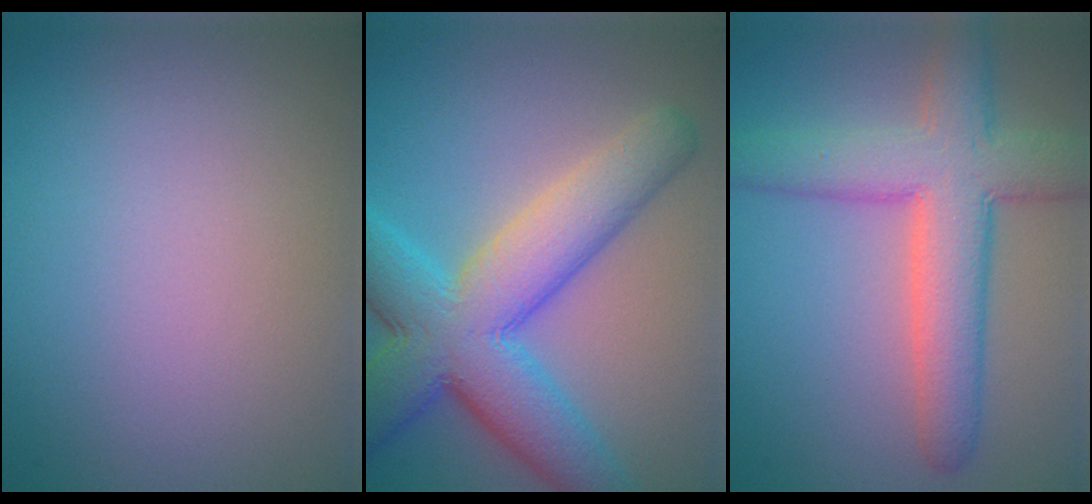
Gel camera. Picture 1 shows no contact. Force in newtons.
{"total": 9.8, "press": 9.8, "slide": 0.4}
{"total": 7.5, "press": 7.4, "slide": 0.3}